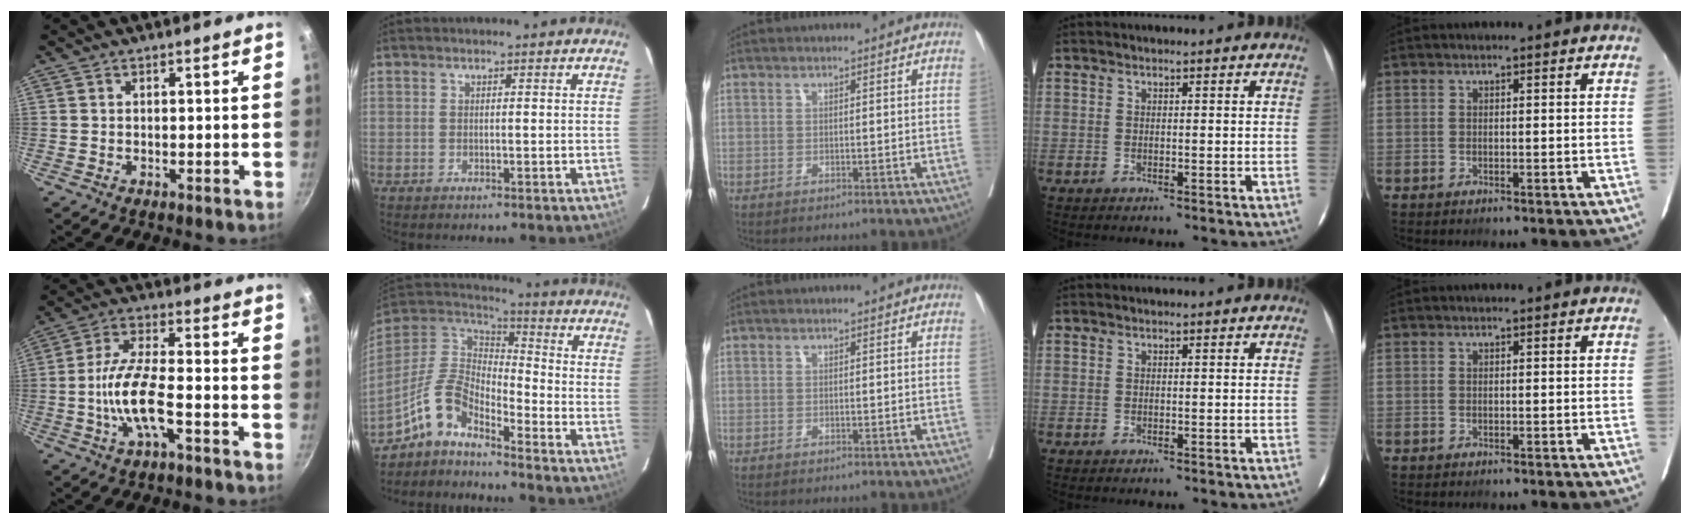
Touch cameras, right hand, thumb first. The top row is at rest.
{"thumb": {"total": 10.5, "force": [-3.0, 3.4, 9.5], "torque": [-0.200, 0.030, -0.057]}, "index": {"total": 9.1, "force": [-7.1, 2.7, 5.1], "torque": [-0.123, 0.028, -0.141]}}